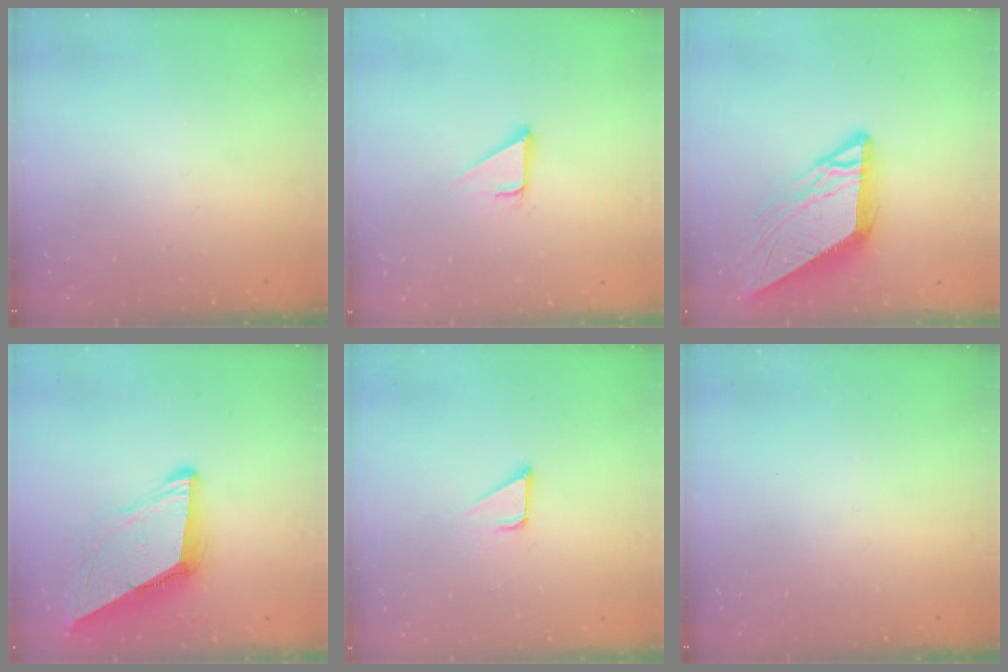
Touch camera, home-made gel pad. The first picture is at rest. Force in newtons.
{"total": 2.8, "press": 2.8, "slide": 0.0}
{"total": 10.6, "press": 10.5, "slide": 1.1}
{"total": 9.4, "press": 9.3, "slide": 1.1}
{"total": 2.1, "press": 2.1, "slide": 0.1}
{"total": 0.0}